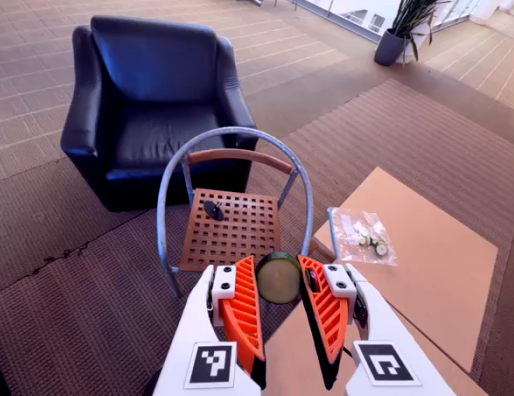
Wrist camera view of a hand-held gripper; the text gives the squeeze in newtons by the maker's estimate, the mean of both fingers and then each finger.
{"total": 6.8, "left": 6.7, "right": 6.9}